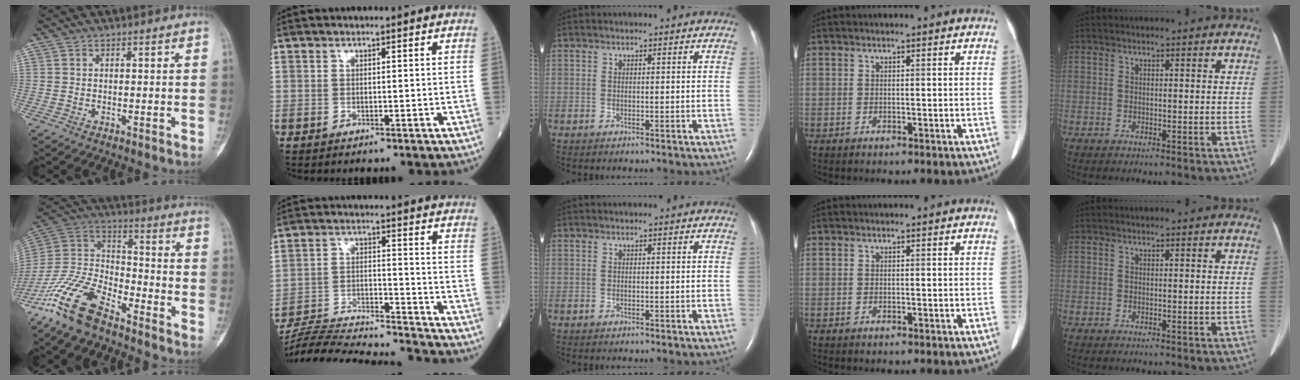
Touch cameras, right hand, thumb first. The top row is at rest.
{"thumb": {"total": 15.8, "force": [-11.4, 6.1, 9.1], "torque": [-0.184, 0.060, -0.225]}, "index": {"total": 19.7, "force": [-18.9, -0.3, 5.4], "torque": [-0.114, -0.013, -0.296]}}